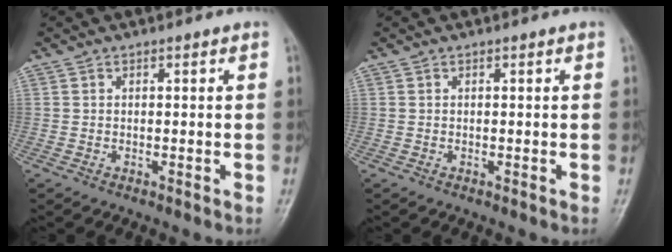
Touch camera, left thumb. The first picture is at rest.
{"total": 0.0}